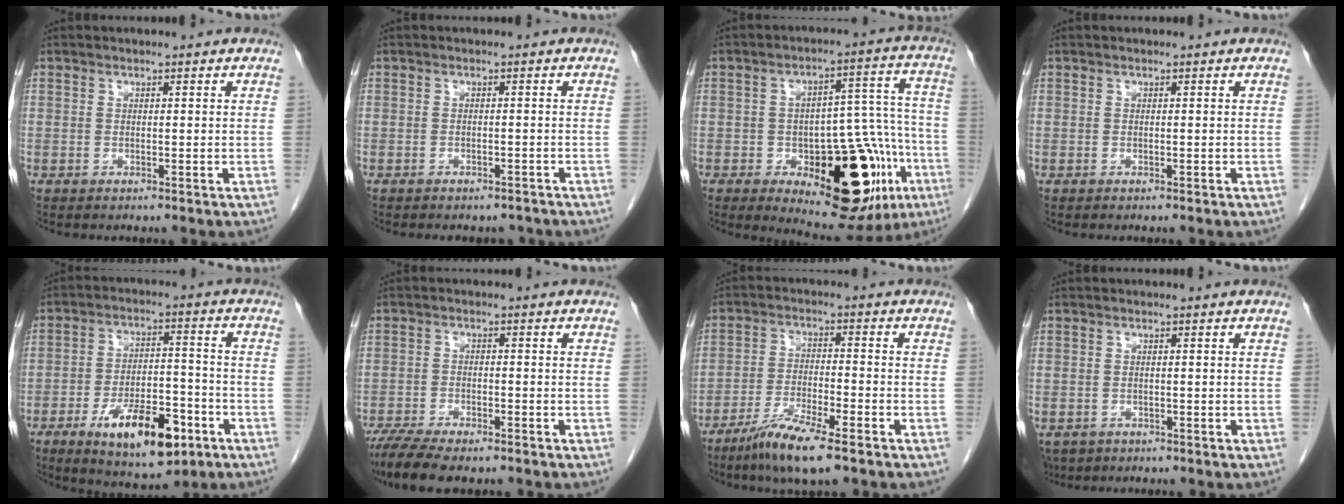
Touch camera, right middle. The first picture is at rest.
{"total": 4.9, "force": [-4.3, 2.0, 1.0], "torque": [-0.010, 0.006, -0.046]}
{"total": 23.2, "force": [-9.2, 8.1, 19.7], "torque": [-0.233, 0.016, -0.112]}
{"total": 0.0}
{"total": 13.5, "force": [-6.8, 5.1, 10.5], "torque": [-0.168, 0.000, -0.102]}
{"total": 9.5, "force": [-7.7, 2.3, 5.0], "torque": [-0.084, -0.013, -0.126]}
{"total": 8.9, "force": [-6.2, 0.7, 6.4], "torque": [-0.124, -0.022, -0.113]}
{"total": 3.7, "force": [-2.3, 2.7, 1.1], "torque": [-0.020, -0.003, -0.033]}